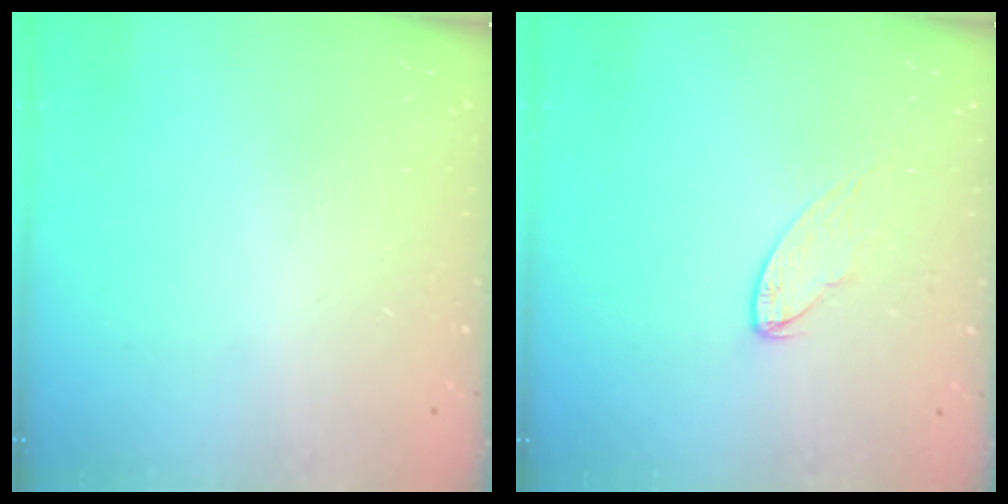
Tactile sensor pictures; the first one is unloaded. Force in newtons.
{"total": 5.6, "press": 5.6, "slide": 0.5}